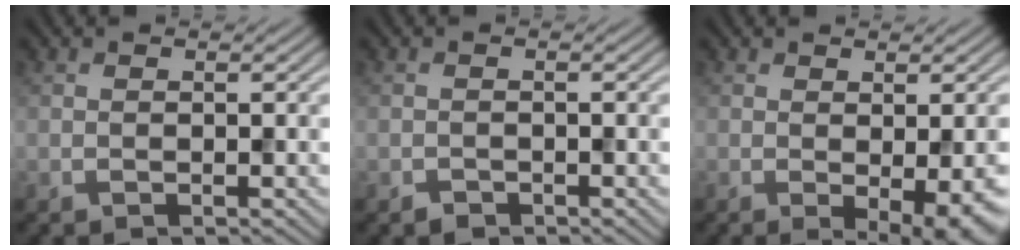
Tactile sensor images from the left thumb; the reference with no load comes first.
{"total": 0.9, "force": [-0.7, 0.5, 0.2], "torque": [-0.002, -0.001, -0.014]}
{"total": 5.4, "force": [-1.2, 1.3, 5.1], "torque": [-0.070, -0.013, -0.007]}